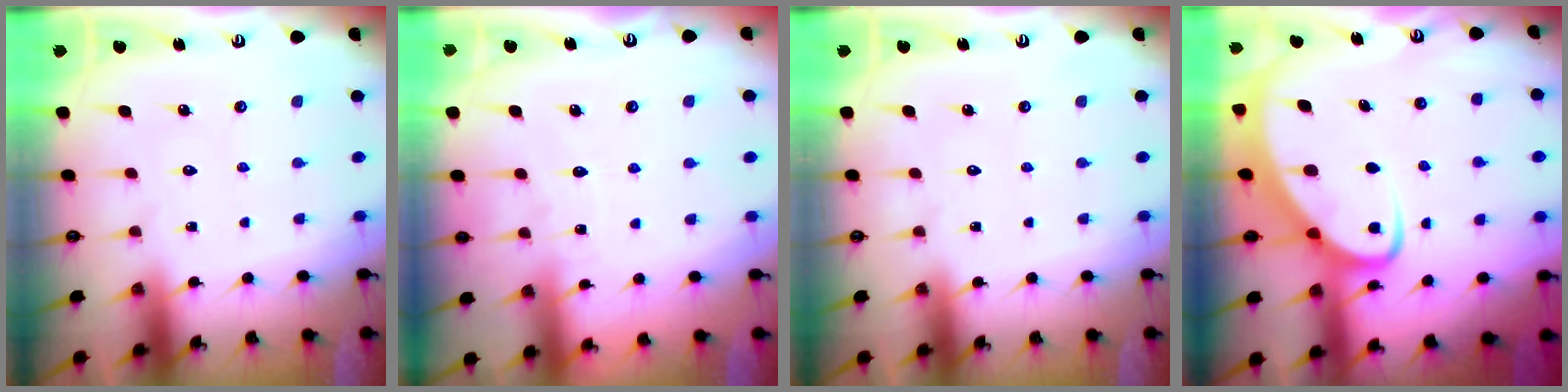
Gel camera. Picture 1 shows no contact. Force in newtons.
{"total": 2.9, "press": 2.9, "slide": 0.3}
{"total": 0.0}
{"total": 4.5, "press": 4.5, "slide": 0.4}